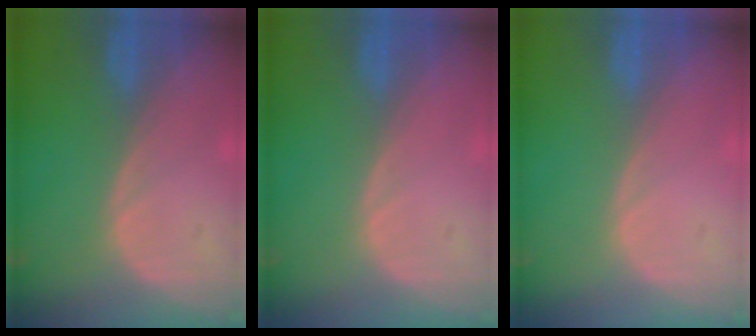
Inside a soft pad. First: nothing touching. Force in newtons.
{"total": 0.0}
{"total": 0.0}